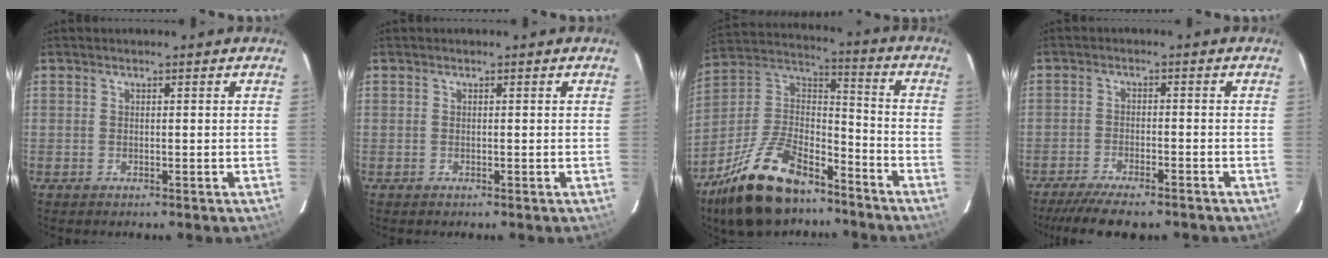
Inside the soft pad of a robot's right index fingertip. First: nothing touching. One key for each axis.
{"total": 0.0}
{"total": 22.2, "fx": -15.4, "fy": 9.8, "fz": 12.7, "tx": -0.264, "ty": 0.007, "tz": -0.266}
{"total": 11.1, "fx": -9.3, "fy": 2.4, "fz": 5.5, "tx": -0.126, "ty": -0.024, "tz": -0.149}